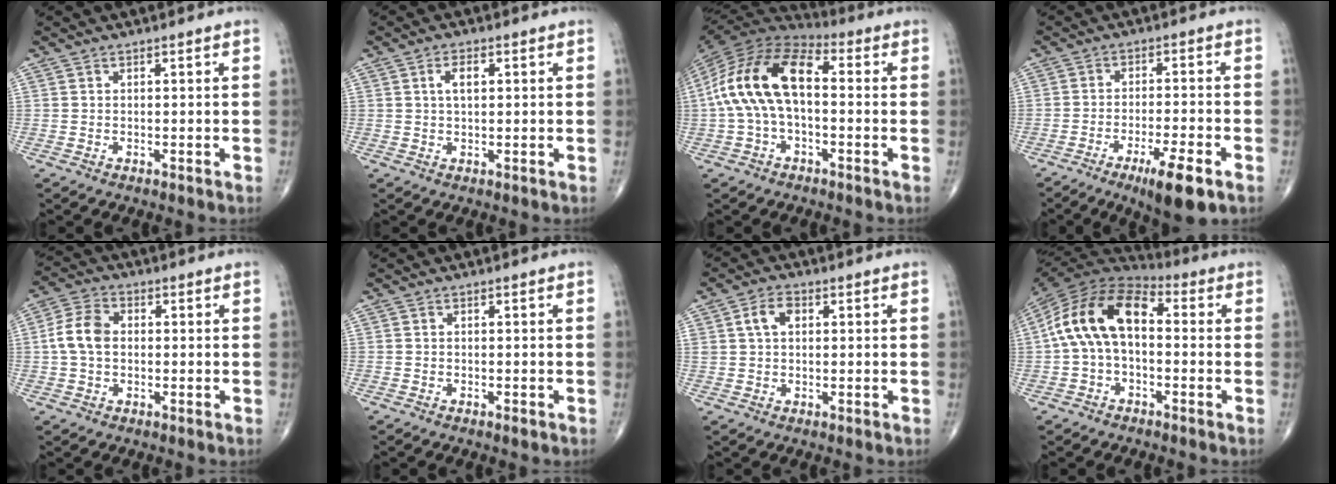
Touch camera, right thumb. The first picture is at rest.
{"total": 3.4, "force": [0.9, 1.8, 2.8], "torque": [-0.049, 0.003, 0.016]}
{"total": 16.4, "force": [0.3, 8.8, 13.8], "torque": [-0.264, 0.040, -0.007]}
{"total": 9.6, "force": [-5.2, 1.7, 7.8], "torque": [-0.130, 0.007, -0.080]}
{"total": 6.9, "force": [0.0, 4.8, 4.9], "torque": [-0.098, 0.019, -0.007]}
{"total": 0.8, "force": [-0.5, 0.2, 0.6], "torque": [-0.010, -0.002, -0.011]}
{"total": 4.5, "force": [1.2, 2.9, 3.2], "torque": [-0.058, 0.010, 0.021]}
{"total": 14.8, "force": [0.5, 8.7, 11.9], "torque": [-0.213, 0.042, -0.005]}